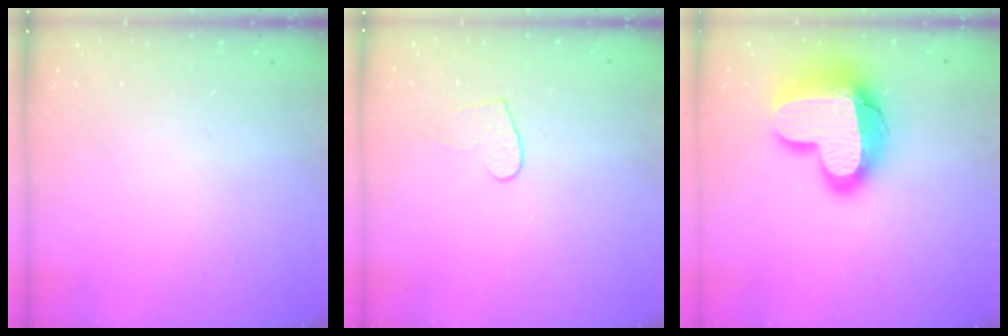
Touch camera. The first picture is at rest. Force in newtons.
{"total": 4.7, "press": 4.7, "slide": 0.4}
{"total": 18.9, "press": 18.9, "slide": 1.2}